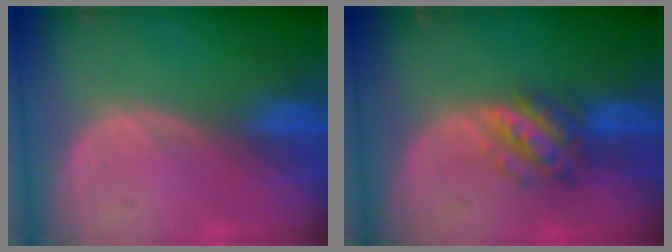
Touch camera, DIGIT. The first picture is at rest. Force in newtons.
{"total": 5.9, "press": 5.3, "slide": 2.7}